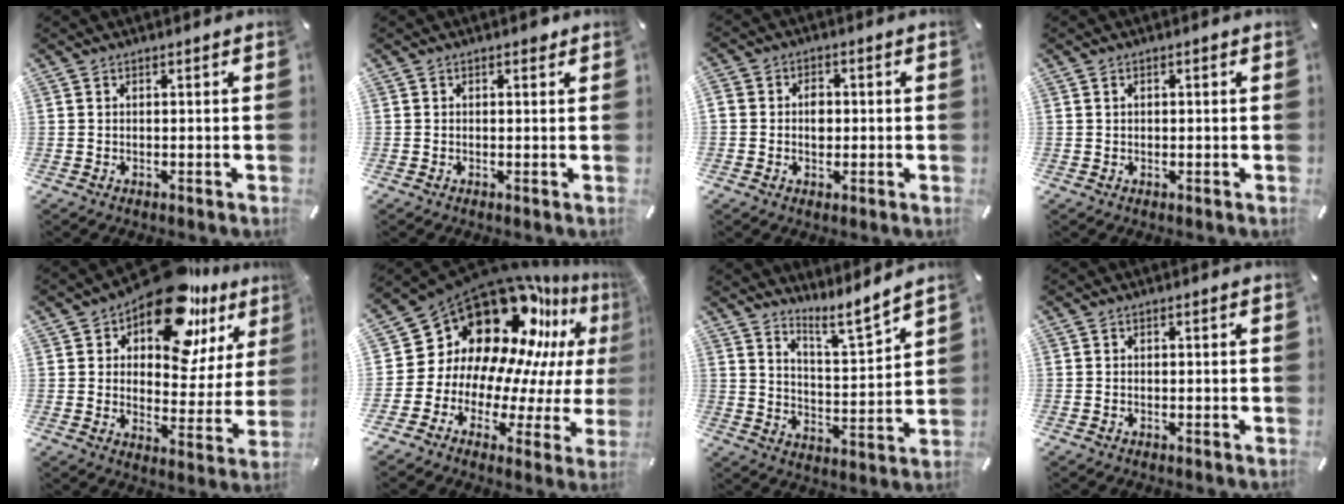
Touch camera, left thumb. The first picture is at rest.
{"total": 1.2, "force": [0.7, 1.0, 0.1], "torque": [0.004, -0.001, 0.011]}
{"total": 4.3, "force": [-0.2, 3.5, 2.5], "torque": [-0.030, 0.001, -0.007]}
{"total": 0.9, "force": [0.2, 0.7, 0.5], "torque": [-0.011, 0.003, 0.002]}
{"total": 17.6, "force": [12.2, 8.8, 9.1], "torque": [-0.144, -0.081, 0.213]}
{"total": 21.8, "force": [13.1, 13.9, 10.3], "torque": [-0.182, -0.143, 0.249]}
{"total": 7.8, "force": [7.2, 1.4, 2.6], "torque": [-0.042, -0.067, 0.122]}
{"total": 0.0}